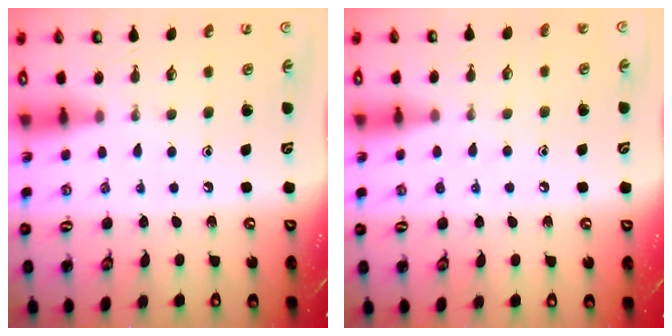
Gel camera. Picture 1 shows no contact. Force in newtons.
{"total": 5.4, "press": 5.4, "slide": 0.5}